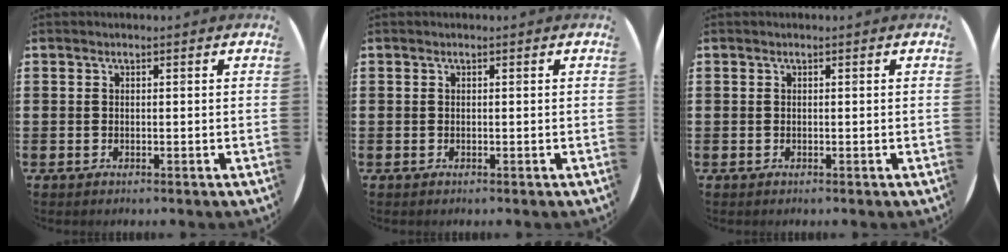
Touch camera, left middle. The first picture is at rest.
{"total": 0.0}
{"total": 0.0}